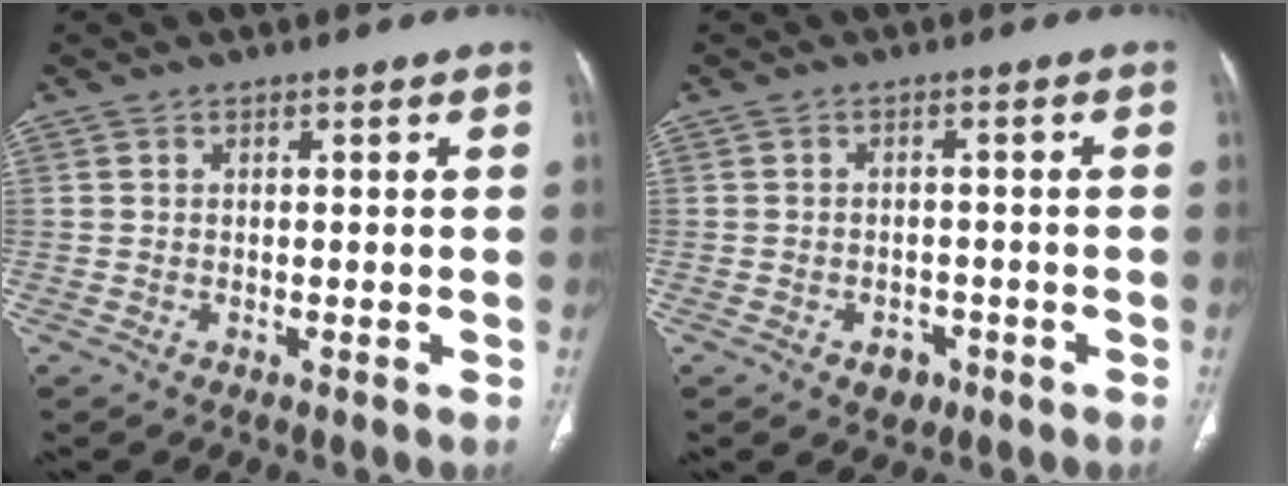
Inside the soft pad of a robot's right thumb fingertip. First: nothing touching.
{"total": 3.1, "force": [-1.6, 2.3, 1.3], "torque": [-0.005, 0.009, -0.015]}